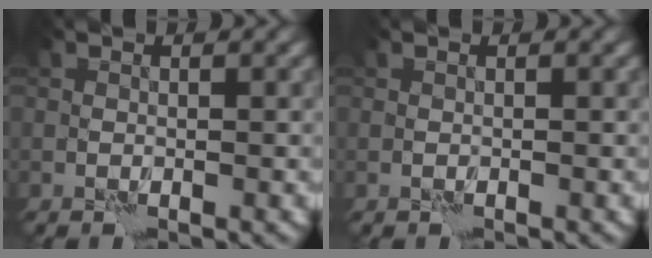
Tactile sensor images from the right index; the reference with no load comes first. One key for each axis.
{"total": 0.0}